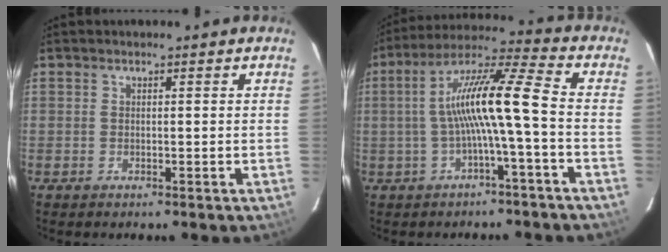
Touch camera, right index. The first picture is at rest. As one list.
[{"total": 11.5, "force": [-1.8, -0.3, 11.4], "torque": [-0.220, 0.019, -0.030]}]